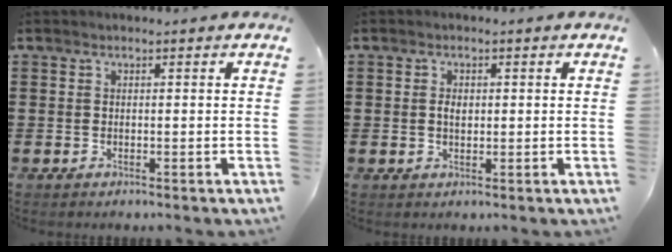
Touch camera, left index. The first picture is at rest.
{"total": 1.6, "force": [0.2, 0.9, 1.3], "torque": [-0.029, 0.006, 0.002]}